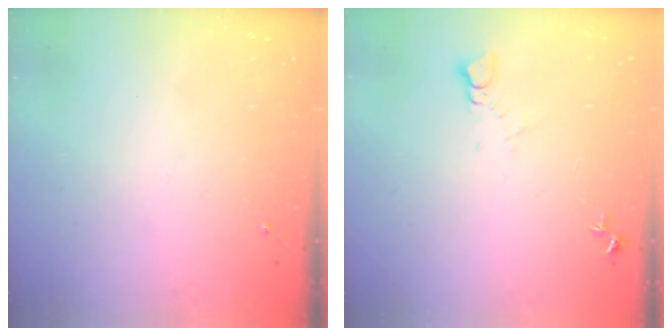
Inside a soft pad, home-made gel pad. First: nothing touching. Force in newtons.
{"total": 3.3, "press": 3.3, "slide": 0.3}